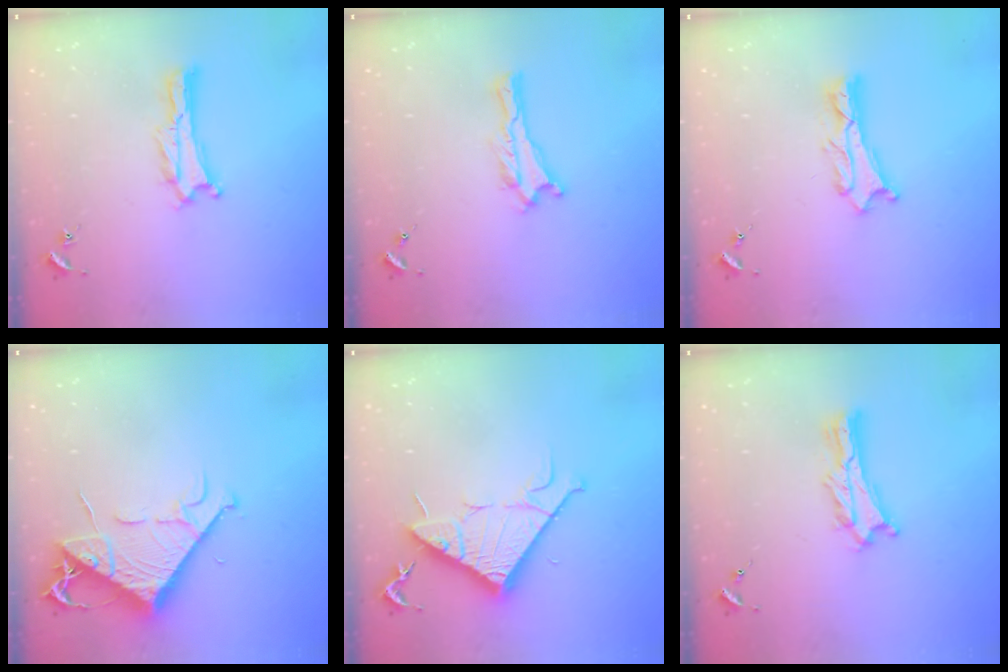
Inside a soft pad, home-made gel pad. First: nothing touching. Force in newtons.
{"total": 0.0}
{"total": 2.0, "press": 2.0, "slide": 0.2}
{"total": 8.9, "press": 8.8, "slide": 1.1}
{"total": 10.2, "press": 10.2, "slide": 0.3}
{"total": 2.7, "press": 2.7, "slide": 0.3}